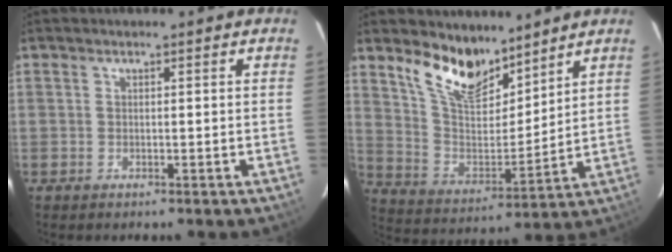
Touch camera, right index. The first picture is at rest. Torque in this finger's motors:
{"motor_torque": [1.07, 1.07, 0.25, 0.07]}